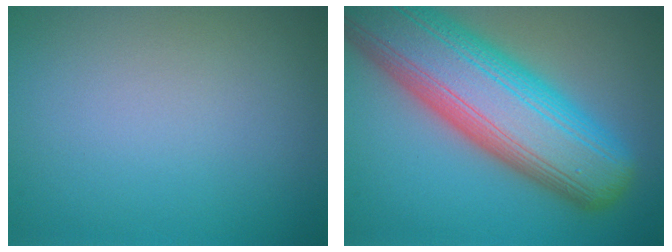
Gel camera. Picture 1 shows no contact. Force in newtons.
{"total": 14.4, "press": 14.4, "slide": 0.6}